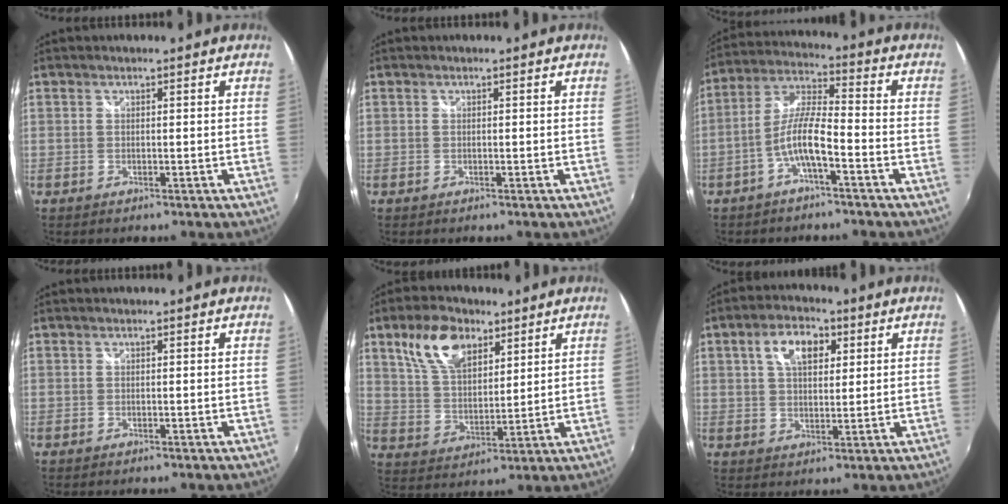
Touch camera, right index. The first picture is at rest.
{"total": 0.0}
{"total": 7.8, "force": [-3.7, 1.4, 6.7], "torque": [-0.149, 0.011, -0.071]}
{"total": 0.0}
{"total": 11.7, "force": [6.7, 6.2, 7.2], "torque": [-0.138, 0.019, 0.131]}
{"total": 7.8, "force": [3.0, 4.4, 5.6], "torque": [-0.099, 0.020, 0.050]}